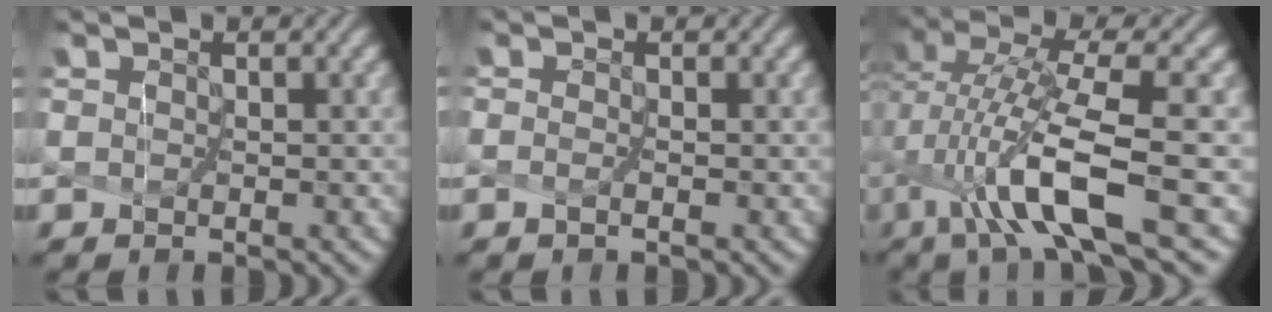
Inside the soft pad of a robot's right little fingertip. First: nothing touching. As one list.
[{"total": 0.7, "force": [-0.6, -0.4, 0.2], "torque": [-0.012, -0.002, -0.005]}, {"total": 8.0, "force": [-1.7, 1.1, 7.7], "torque": [-0.147, 0.000, -0.022]}]